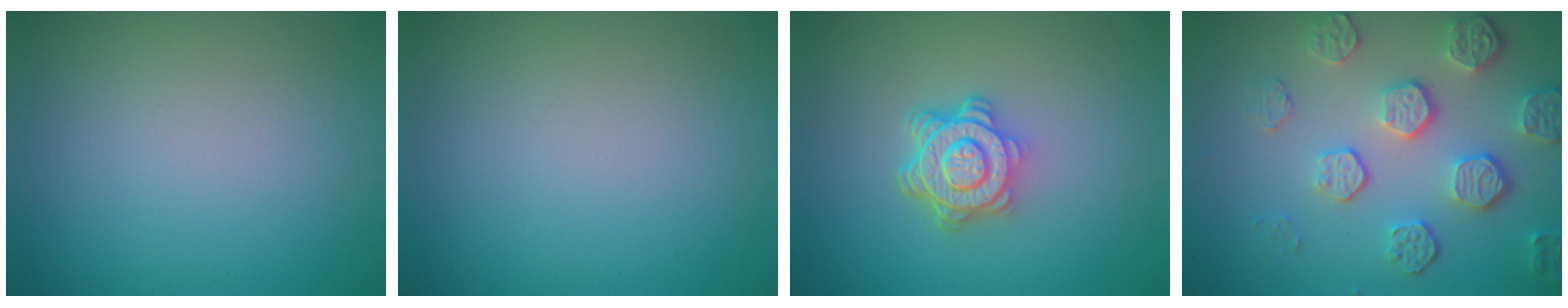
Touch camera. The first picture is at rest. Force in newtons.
{"total": 0.0}
{"total": 4.8, "press": 3.7, "slide": 3.0}
{"total": 5.4, "press": 4.2, "slide": 3.3}